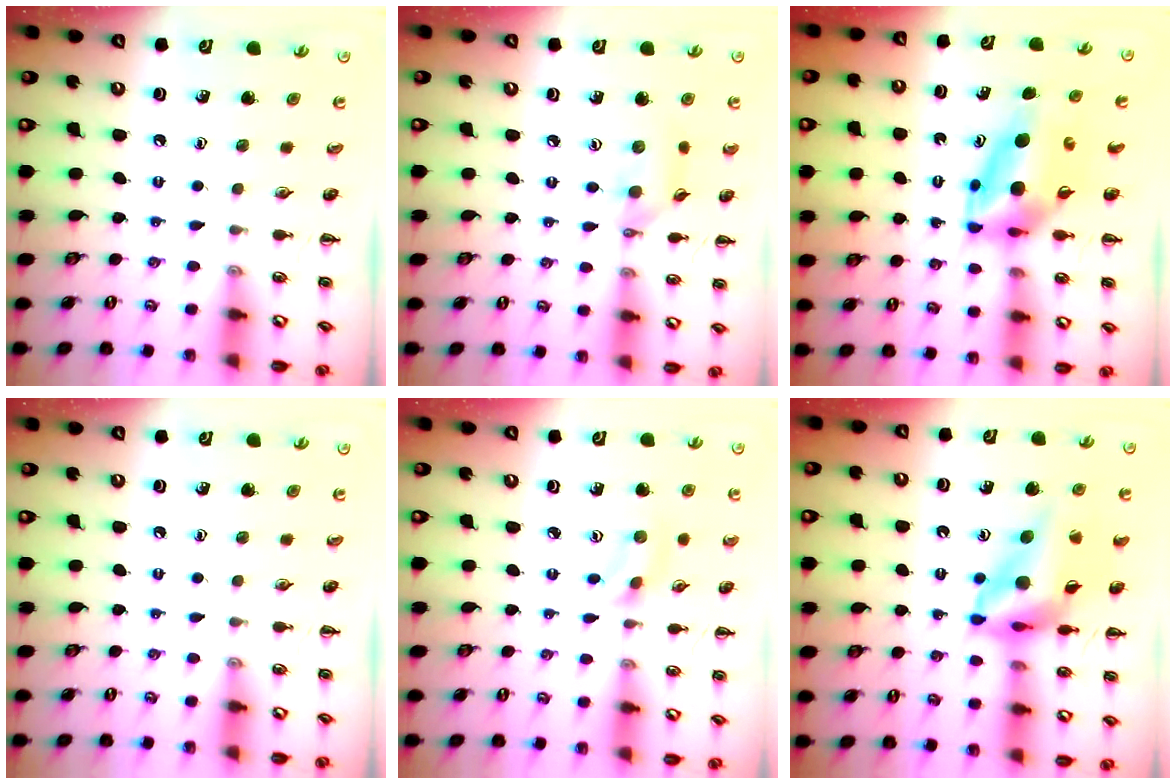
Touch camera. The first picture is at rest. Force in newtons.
{"total": 8.6, "press": 8.5, "slide": 1.2}
{"total": 7.2, "press": 6.9, "slide": 2.0}
{"total": 0.0}
{"total": 2.6, "press": 2.4, "slide": 1.0}
{"total": 14.2, "press": 13.5, "slide": 4.6}